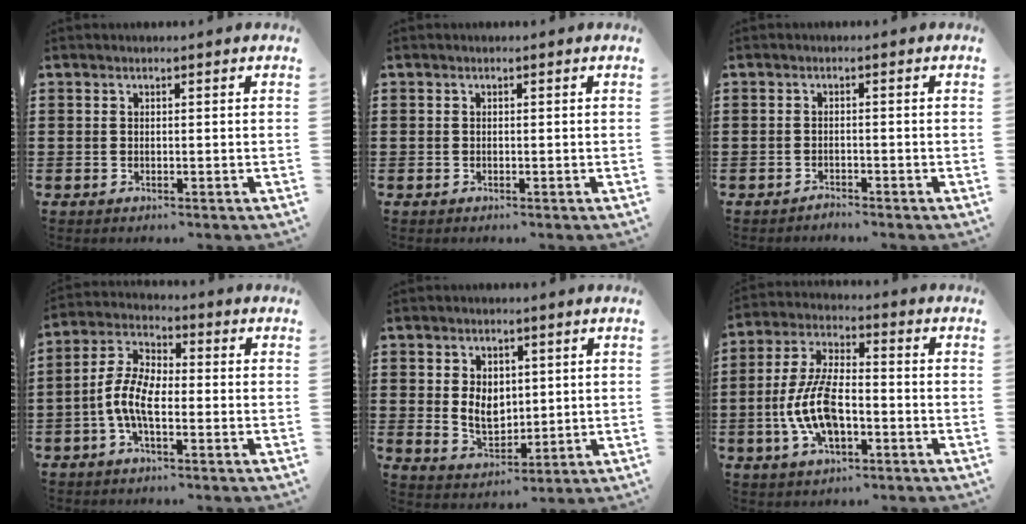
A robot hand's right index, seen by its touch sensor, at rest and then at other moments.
{"total": 0.5, "force": [0.0, 0.5, 0.0], "torque": [-0.002, 0.005, -0.002]}
{"total": 1.2, "force": [-1.2, 0.0, 0.0], "torque": [-0.004, 0.002, -0.025]}
{"total": 7.3, "force": [-2.2, 3.3, 6.2], "torque": [-0.154, -0.004, -0.051]}
{"total": 5.5, "force": [0.9, 4.2, 3.5], "torque": [-0.062, 0.006, 0.013]}
{"total": 10.1, "force": [-2.7, 4.6, 8.6], "torque": [-0.199, -0.005, -0.055]}